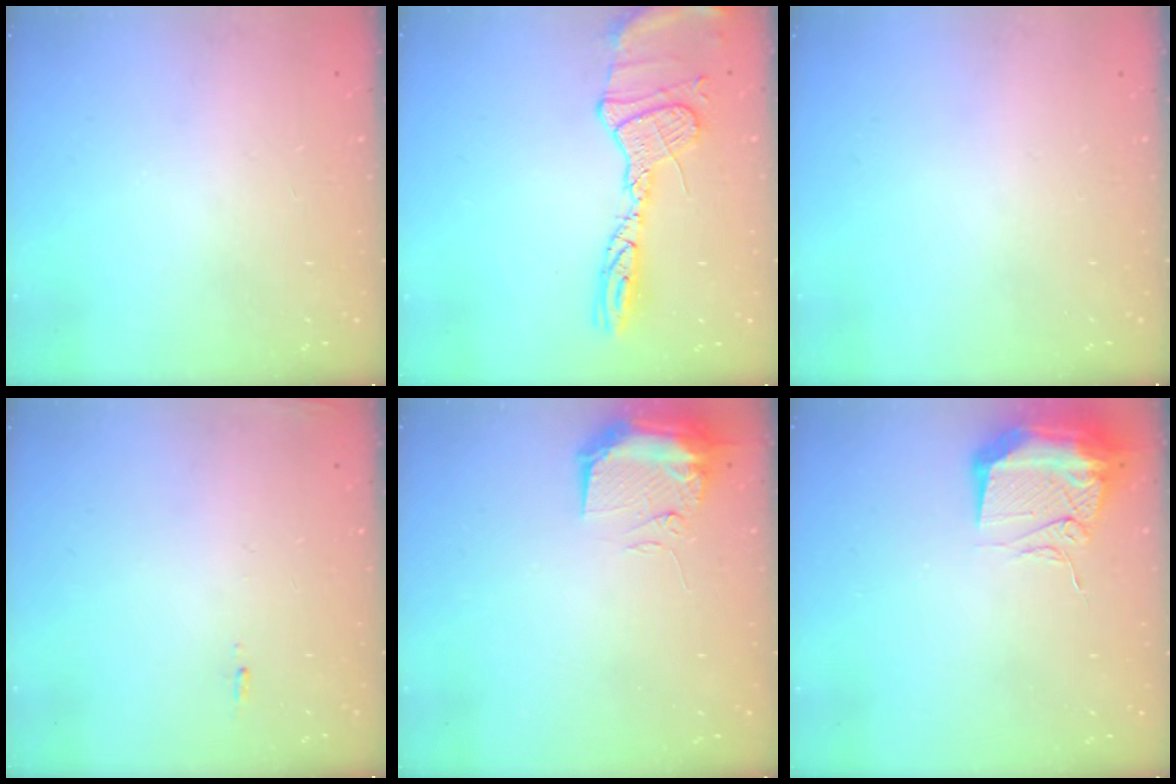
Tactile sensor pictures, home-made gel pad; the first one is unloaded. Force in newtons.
{"total": 15.6, "press": 15.6, "slide": 1.3}
{"total": 0.0}
{"total": 5.6, "press": 5.3, "slide": 1.8}
{"total": 10.0, "press": 9.9, "slide": 1.6}
{"total": 13.6, "press": 13.3, "slide": 2.8}